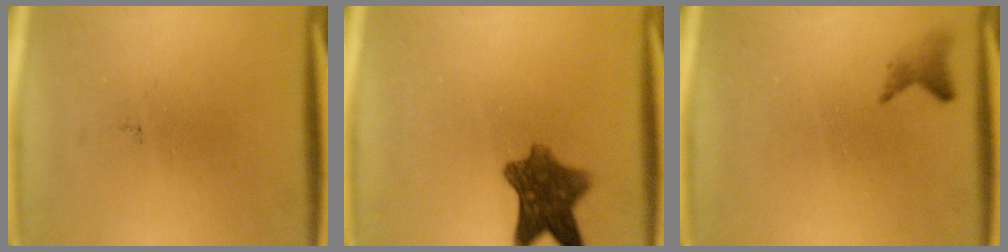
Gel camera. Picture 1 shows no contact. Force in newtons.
{"total": 8.2}
{"total": 1.4}